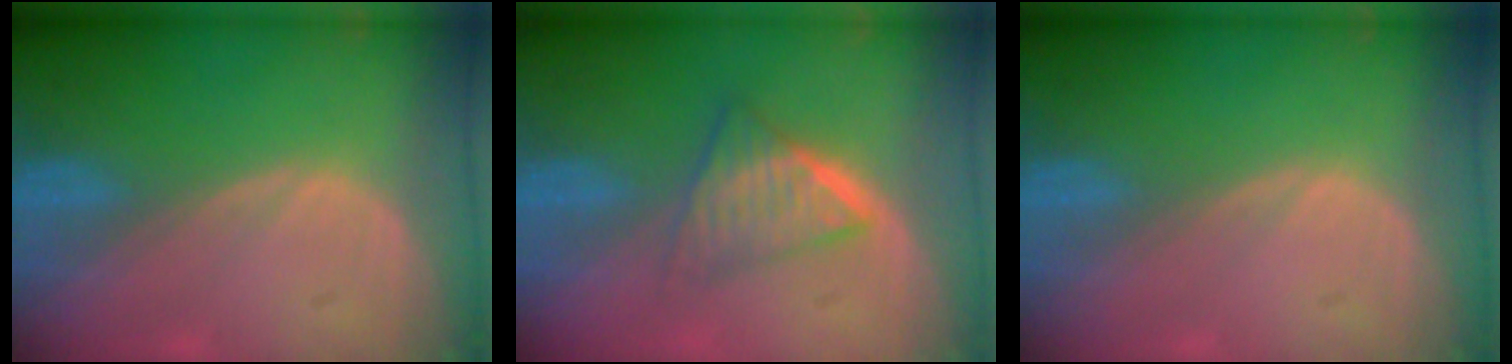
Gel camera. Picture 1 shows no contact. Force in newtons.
{"total": 6.3, "press": 5.4, "slide": 3.3}
{"total": 0.0}